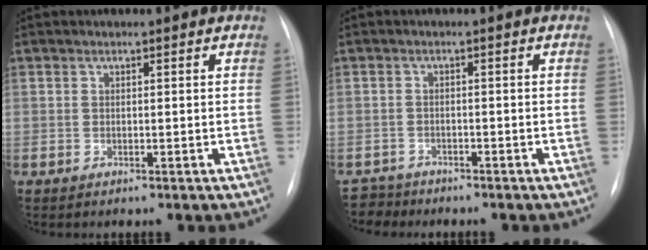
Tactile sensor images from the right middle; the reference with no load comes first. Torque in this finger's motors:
{"motor_torque": [-0.32, -0.55, -0.12, -0.01]}